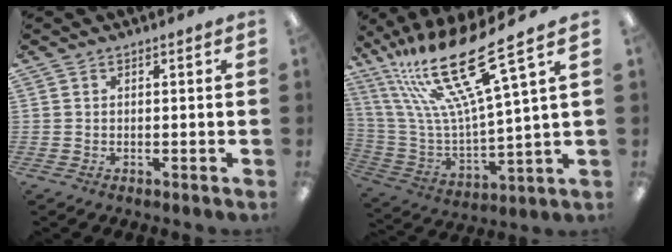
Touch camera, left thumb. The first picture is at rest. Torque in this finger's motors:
{"motor_torque": [0.14, 0.17, 1.41, -1.36, 0.18]}